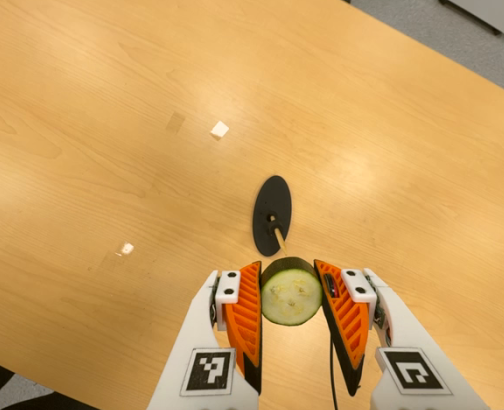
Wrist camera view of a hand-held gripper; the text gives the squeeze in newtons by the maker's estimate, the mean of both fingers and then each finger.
{"total": 12.4, "left": 10.8, "right": 13.9}